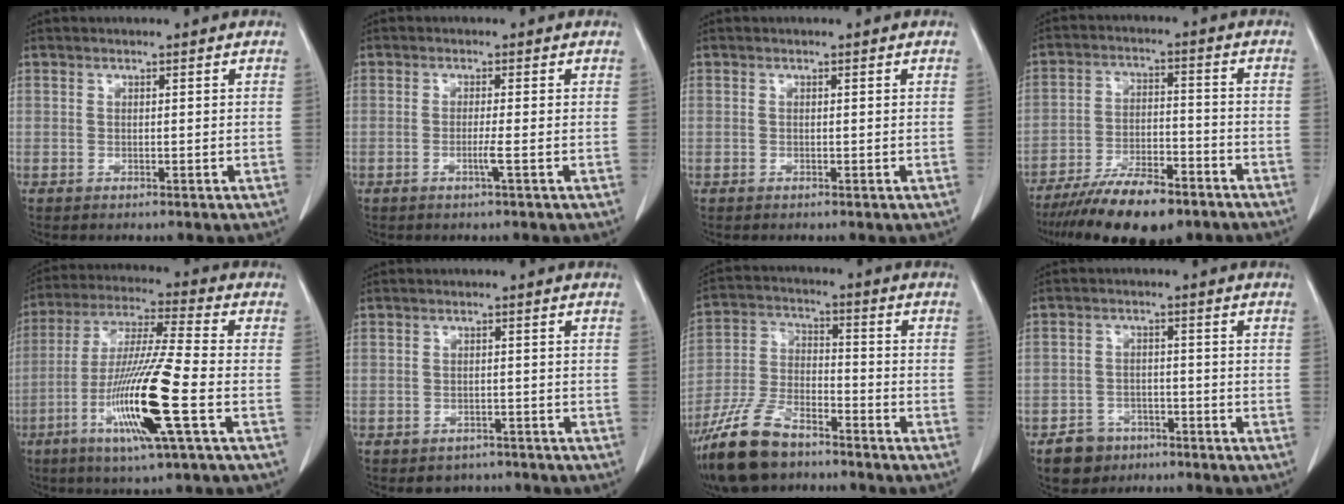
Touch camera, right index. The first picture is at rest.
{"total": 1.7, "force": [-0.7, -0.6, 1.5], "torque": [-0.030, -0.002, -0.014]}
{"total": 0.0}
{"total": 13.5, "force": [-10.3, 3.8, 7.9], "torque": [-0.135, -0.009, -0.171]}
{"total": 15.8, "force": [-5.4, -0.4, 14.8], "torque": [-0.303, -0.022, -0.104]}
{"total": 3.9, "force": [-3.3, 2.1, 0.5], "torque": [-0.008, 0.008, -0.038]}
{"total": 12.5, "force": [-9.4, 4.6, 6.9], "torque": [-0.153, -0.009, -0.178]}
{"total": 5.1, "force": [-3.4, 3.7, 0.9], "torque": [-0.017, 0.010, -0.051]}